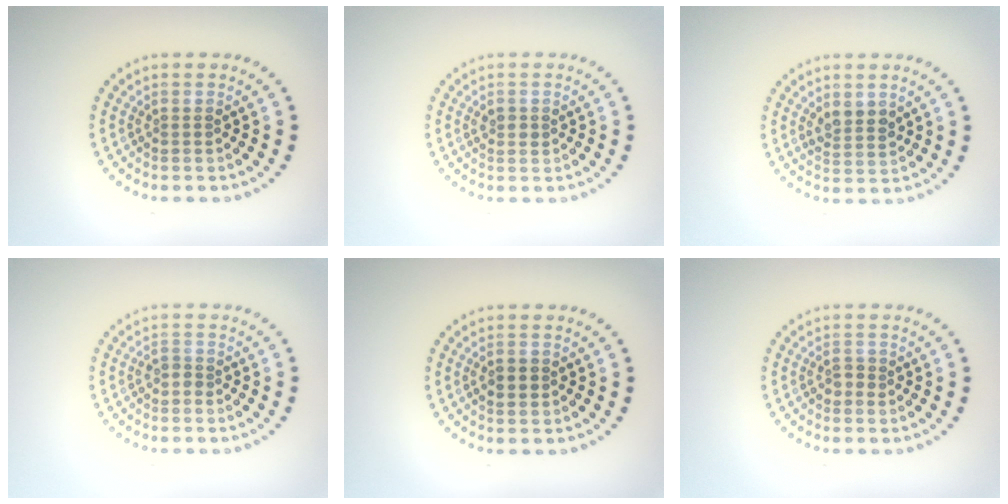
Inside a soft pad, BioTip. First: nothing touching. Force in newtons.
{"total": 1.1, "press": 1.0, "slide": 0.2}
{"total": 2.4, "press": 2.2, "slide": 0.9}
{"total": 1.1, "press": 0.9, "slide": 0.7}
{"total": 2.1, "press": 2.1, "slide": 0.1}
{"total": 1.1, "press": 1.0, "slide": 0.3}